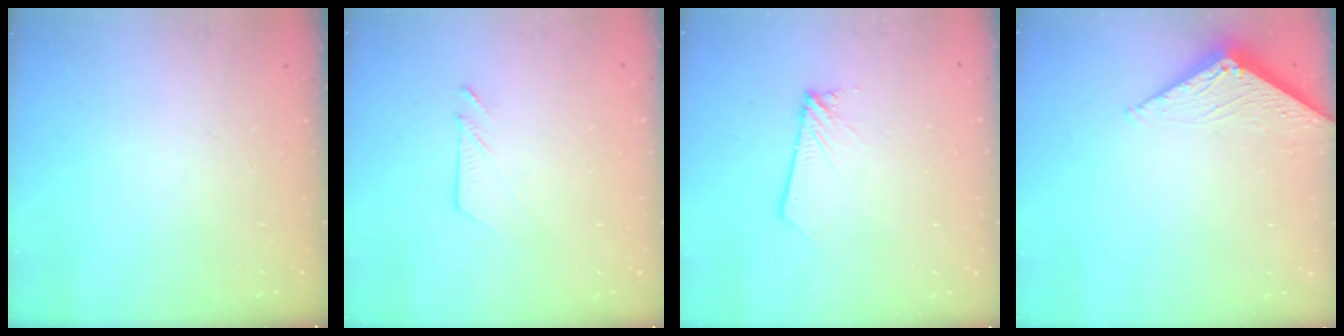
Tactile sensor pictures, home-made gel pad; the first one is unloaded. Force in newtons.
{"total": 2.5, "press": 2.5, "slide": 0.4}
{"total": 2.0, "press": 2.0, "slide": 0.1}
{"total": 3.2, "press": 3.2, "slide": 0.4}